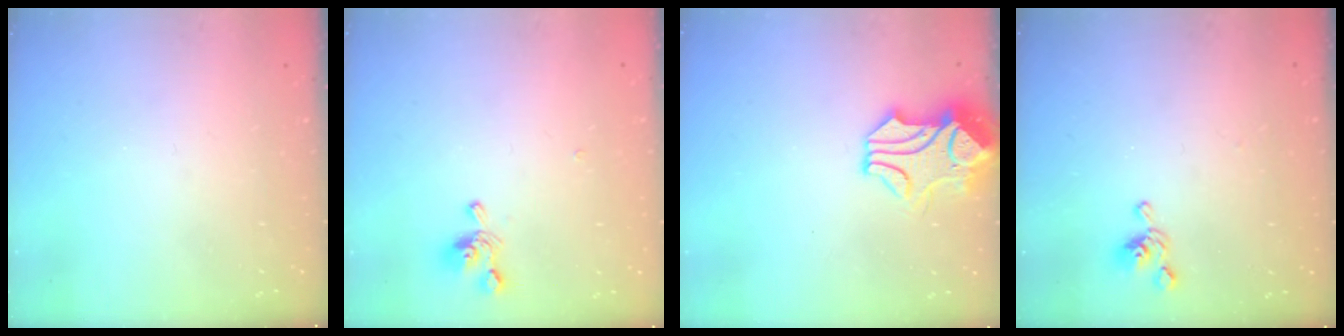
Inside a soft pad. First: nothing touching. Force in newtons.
{"total": 0.7, "press": 0.4, "slide": 0.6}
{"total": 1.8, "press": 1.4, "slide": 1.1}
{"total": 5.7, "press": 5.7, "slide": 0.6}